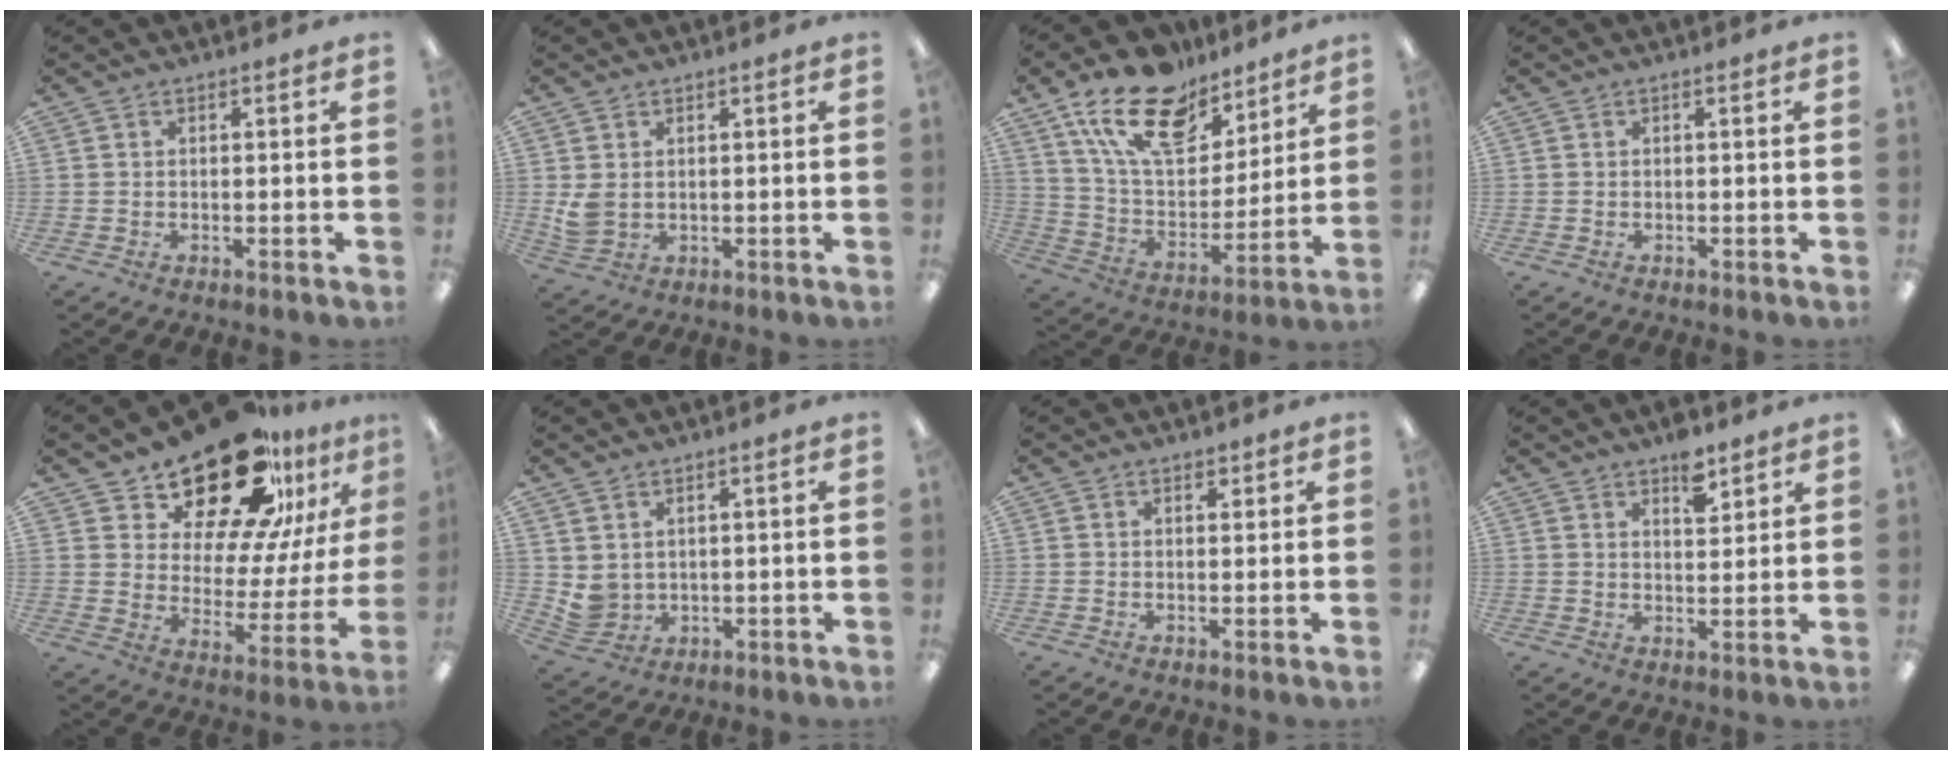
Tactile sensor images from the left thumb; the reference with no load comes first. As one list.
[{"total": 4.1, "force": [1.4, 3.0, 2.4], "torque": [-0.045, -0.006, 0.027]}, {"total": 20.5, "force": [13.7, 10.5, 11.0], "torque": [-0.206, -0.068, 0.248]}, {"total": 0.0}, {"total": 24.1, "force": [18.8, 9.8, 11.3], "torque": [-0.187, -0.126, 0.325]}, {"total": 4.2, "force": [2.4, 3.3, 1.1], "torque": [-0.038, -0.011, 0.048]}, {"total": 1.5, "force": [1.2, 0.8, 0.6], "torque": [-0.004, -0.003, 0.021]}, {"total": 6.3, "force": [4.5, 2.9, 3.2], "torque": [-0.034, -0.027, 0.075]}]